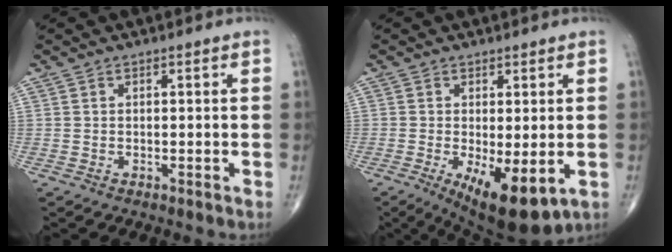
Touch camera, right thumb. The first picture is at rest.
{"total": 10.4, "force": [-3.0, 3.7, 9.2], "torque": [-0.138, -0.022, -0.033]}